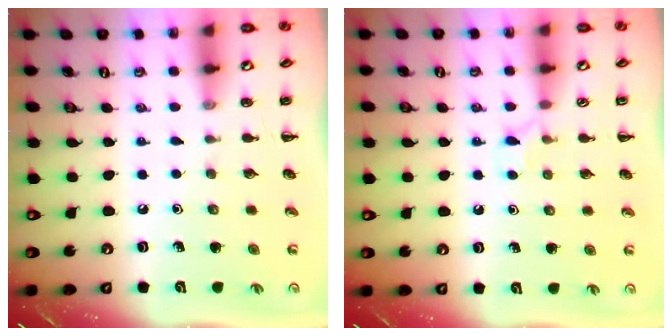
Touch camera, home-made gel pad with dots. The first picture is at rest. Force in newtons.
{"total": 4.5, "press": 4.2, "slide": 1.5}